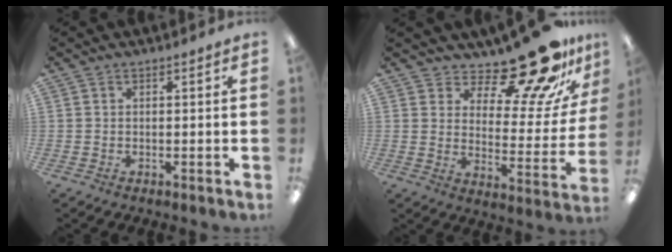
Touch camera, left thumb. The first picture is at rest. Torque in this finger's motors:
{"motor_torque": [0.33, 0.55, -0.31, -0.09, 0.01]}